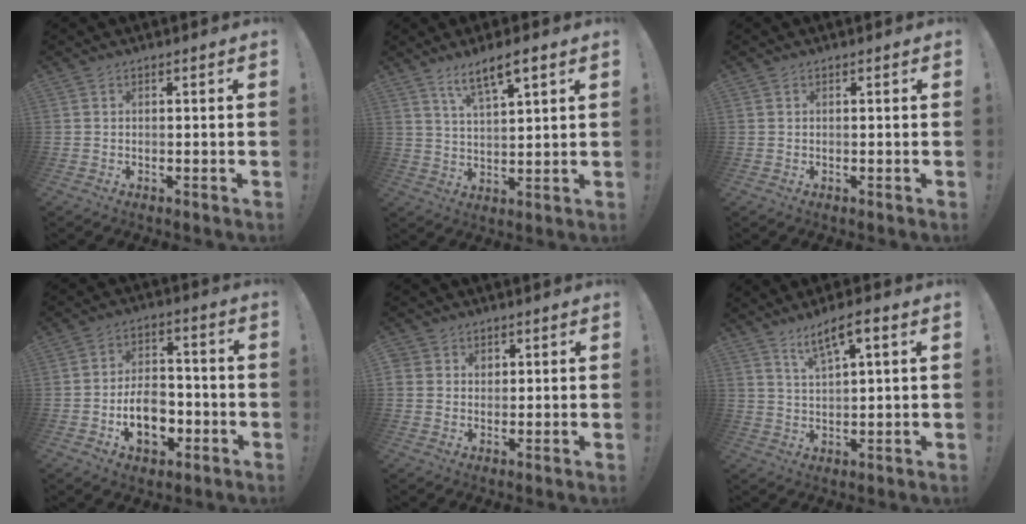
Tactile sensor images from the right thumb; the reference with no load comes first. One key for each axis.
{"total": 8.3, "fx": 5.7, "fy": 1.8, "fz": 5.7, "tx": -0.095, "ty": -0.027, "tz": 0.099}
{"total": 0.0}
{"total": 12.2, "fx": -4.2, "fy": 8.2, "fz": 8.1, "tx": -0.126, "ty": 0.024, "tz": -0.071}
{"total": 3.3, "fx": 1.3, "fy": 3.0, "fz": 0.6, "tx": -0.015, "ty": -0.001, "tz": 0.026}
{"total": 7.1, "fx": 4.2, "fy": 1.2, "fz": 5.6, "tx": -0.098, "ty": -0.017, "tz": 0.070}